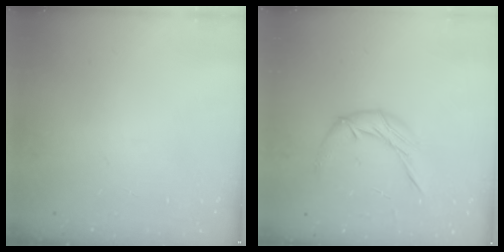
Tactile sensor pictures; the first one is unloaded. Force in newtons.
{"total": 9.3, "press": 9.3, "slide": 0.2}